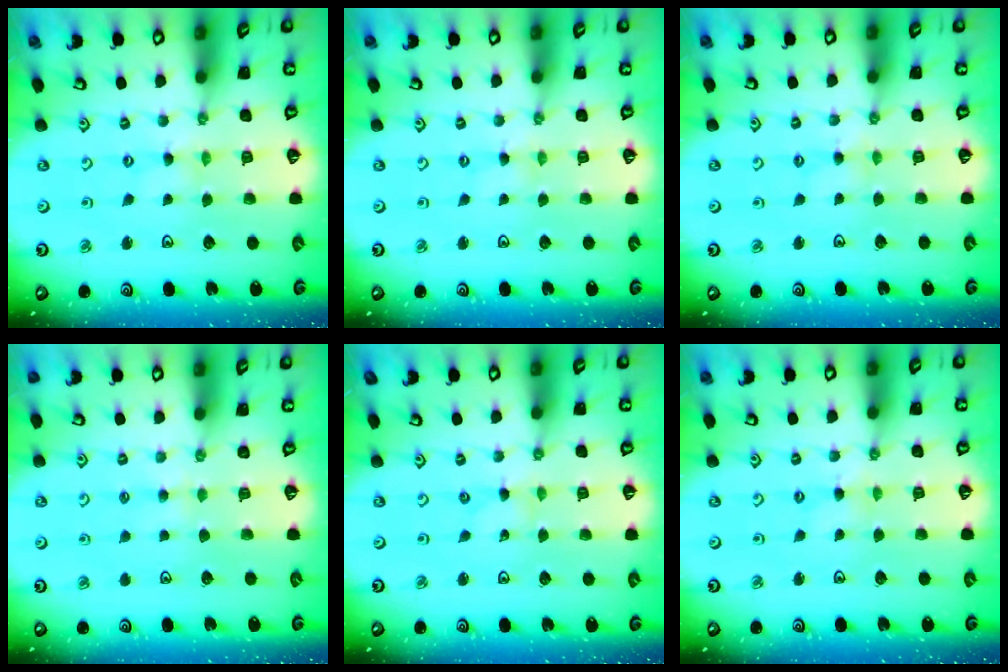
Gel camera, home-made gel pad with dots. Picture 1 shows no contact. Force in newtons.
{"total": 0.0}
{"total": 1.6, "press": 1.6, "slide": 0.4}
{"total": 1.9, "press": 1.9, "slide": 0.4}
{"total": 0.0}
{"total": 2.0, "press": 2.0, "slide": 0.2}